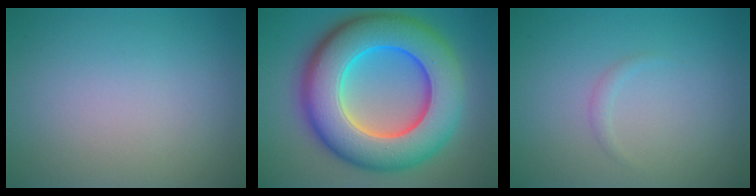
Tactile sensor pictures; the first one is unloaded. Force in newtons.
{"total": 13.9, "press": 13.9, "slide": 0.2}
{"total": 0.7, "press": 0.7, "slide": 0.0}